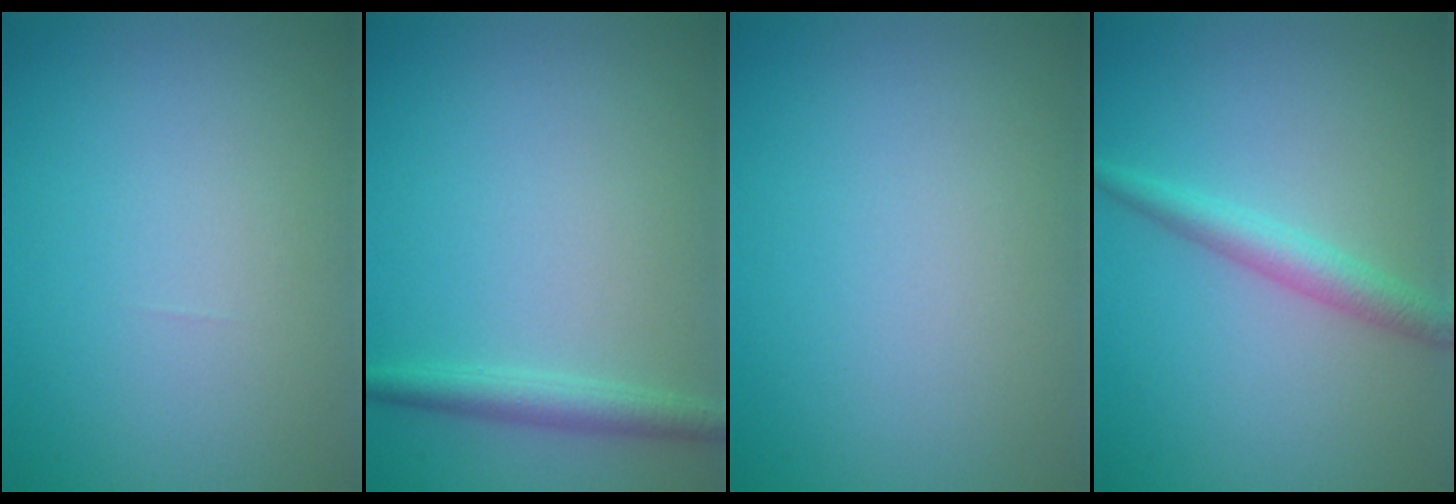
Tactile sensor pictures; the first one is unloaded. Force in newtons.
{"total": 2.2, "press": 2.2, "slide": 0.1}
{"total": 0.0}
{"total": 2.5, "press": 2.5, "slide": 0.1}